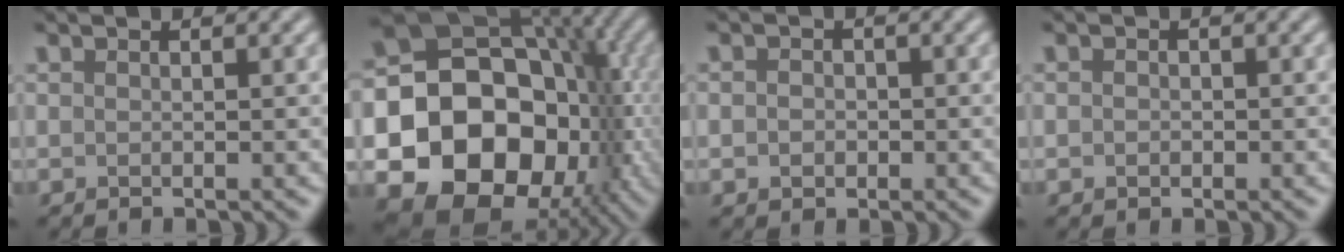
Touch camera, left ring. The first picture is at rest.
{"total": 18.0, "force": [-4.5, 14.4, 9.8], "torque": [-0.143, -0.007, -0.093]}
{"total": 1.8, "force": [-0.1, 1.5, 0.9], "torque": [0.000, 0.005, -0.011]}
{"total": 0.8, "force": [-0.1, 0.7, 0.4], "torque": [-0.002, -0.002, -0.004]}